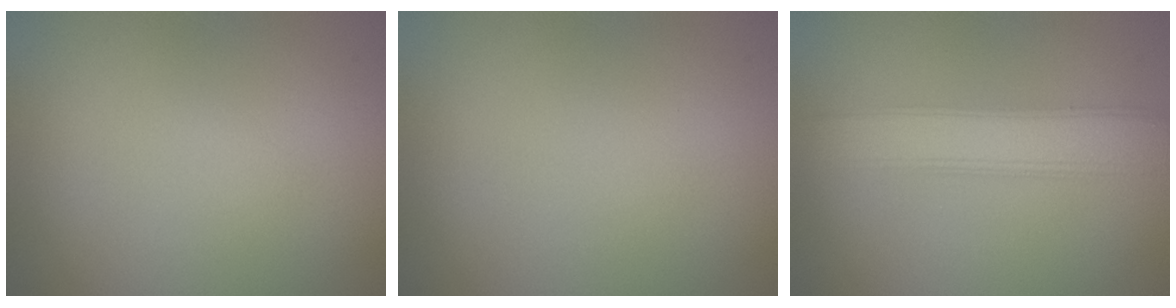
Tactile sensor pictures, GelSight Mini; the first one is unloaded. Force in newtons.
{"total": 0.0}
{"total": 4.8, "press": 4.8, "slide": 0.1}